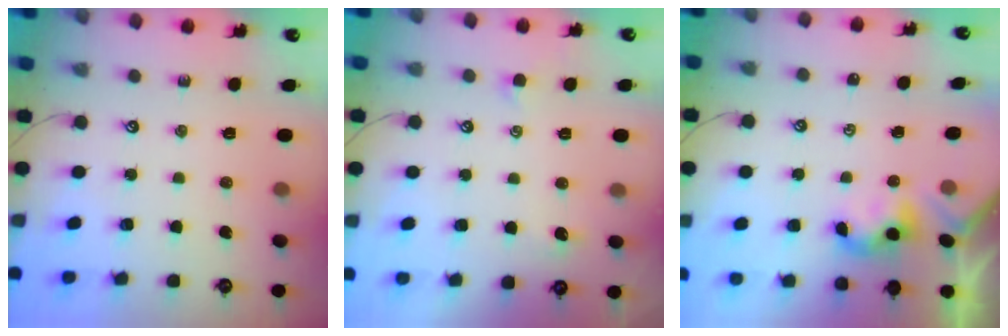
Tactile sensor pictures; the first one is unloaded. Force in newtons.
{"total": 0.8, "press": 0.5, "slide": 0.7}
{"total": 2.0, "press": 2.0, "slide": 0.2}